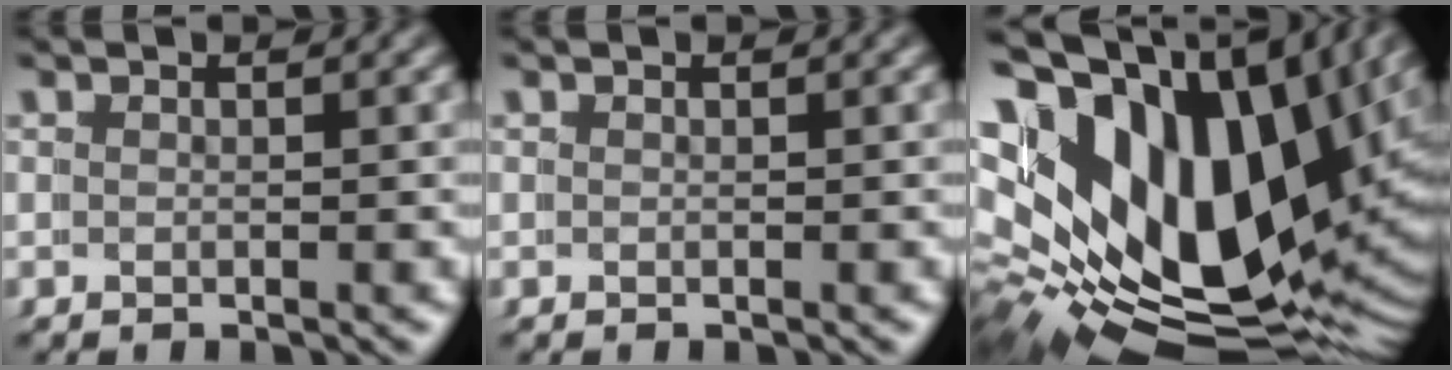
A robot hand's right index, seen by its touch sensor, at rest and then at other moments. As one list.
[{"total": 0.0}, {"total": 19.2, "force": [2.5, 12.8, 14.0], "torque": [-0.266, -0.032, 0.051]}]